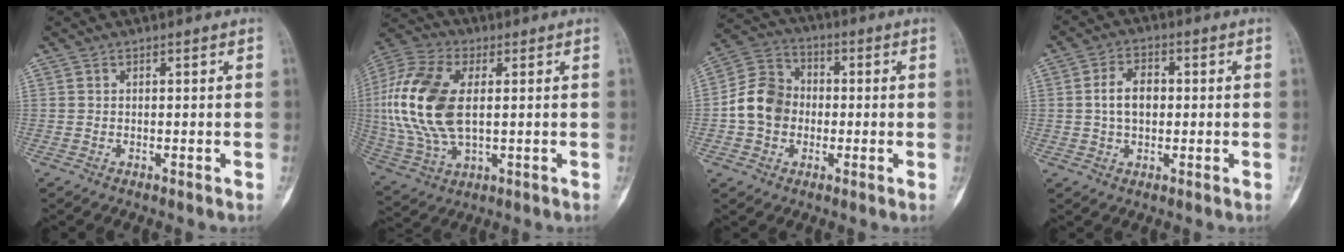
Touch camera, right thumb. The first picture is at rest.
{"total": 18.8, "force": [1.5, 10.4, 15.6], "torque": [-0.347, 0.002, 0.030]}
{"total": 10.0, "force": [-1.1, 8.4, 5.3], "torque": [-0.081, 0.029, -0.033]}
{"total": 6.1, "force": [0.1, 4.0, 4.6], "torque": [-0.074, 0.013, -0.001]}